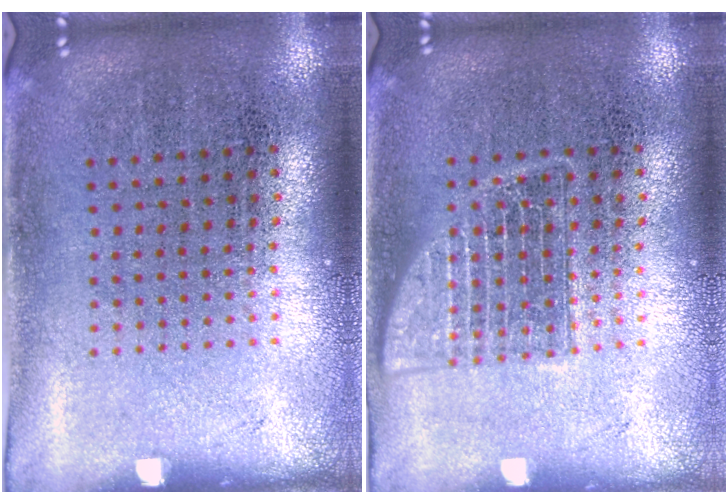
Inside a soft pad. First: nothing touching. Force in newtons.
{"total": 2.3, "press": 2.3, "slide": 0.3}